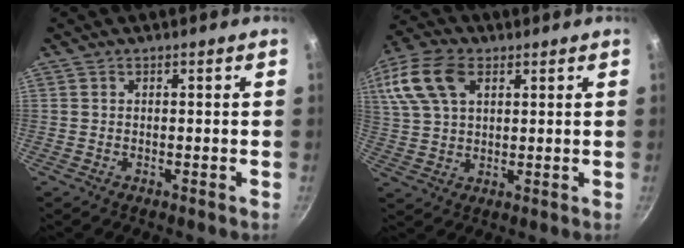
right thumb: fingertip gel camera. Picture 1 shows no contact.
{"total": 14.9, "force": [6.1, 9.2, 10.0], "torque": [-0.216, 0.016, 0.113]}